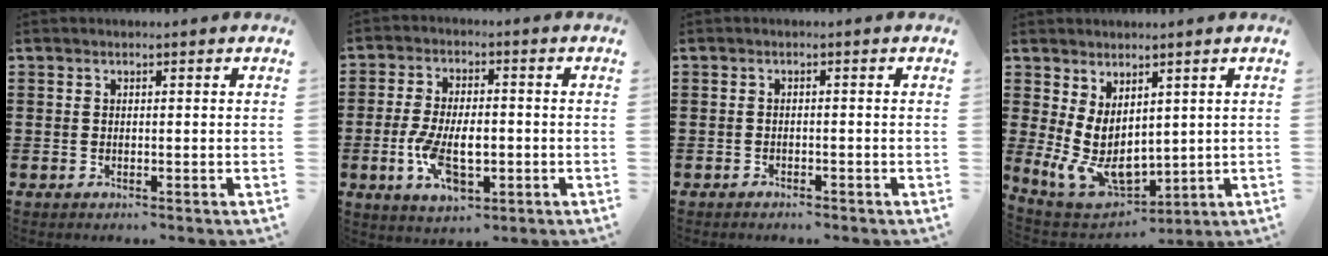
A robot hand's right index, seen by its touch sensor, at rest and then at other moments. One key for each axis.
{"total": 8.8, "fx": -2.0, "fy": 4.3, "fz": 7.4, "tx": -0.159, "ty": 0.000, "tz": -0.038}
{"total": 0.9, "fx": -0.9, "fy": 0.3, "fz": 0.0, "tx": -0.005, "ty": 0.003, "tz": -0.020}
{"total": 8.0, "fx": 1.6, "fy": 5.4, "fz": 5.6, "tx": -0.135, "ty": -0.022, "tz": 0.033}